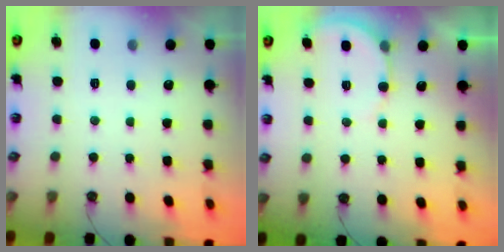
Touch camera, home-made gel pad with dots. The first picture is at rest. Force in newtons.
{"total": 4.4, "press": 4.3, "slide": 1.0}